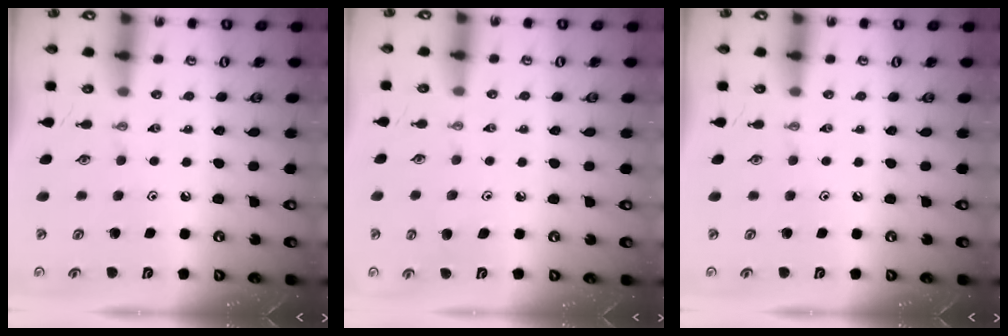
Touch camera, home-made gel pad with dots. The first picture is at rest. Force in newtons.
{"total": 3.4, "press": 3.4, "slide": 0.4}
{"total": 0.0}